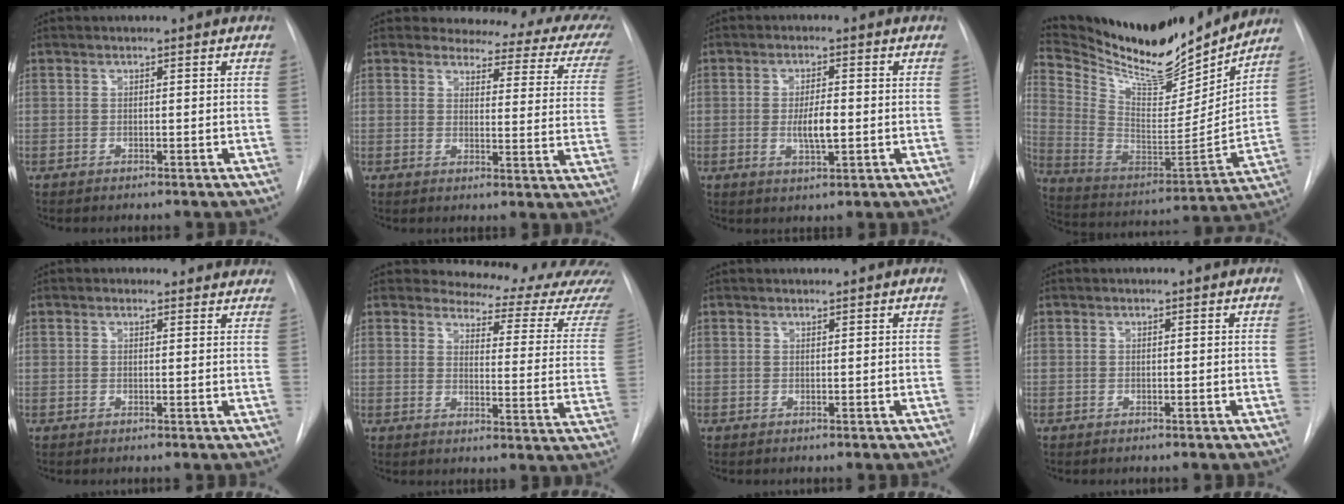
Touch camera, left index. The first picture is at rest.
{"total": 14.9, "force": [13.2, 4.4, 5.4], "torque": [-0.033, -0.052, 0.114]}
{"total": 4.5, "force": [-0.4, 1.1, 4.3], "torque": [-0.079, -0.004, -0.005]}
{"total": 23.2, "force": [21.2, 4.6, 8.3], "torque": [-0.157, -0.037, 0.341]}
{"total": 5.2, "force": [4.8, 2.0, 0.4], "torque": [0.014, 0.001, 0.035]}
{"total": 16.4, "force": [15.9, 2.5, 3.0], "torque": [-0.016, -0.105, 0.158]}
{"total": 0.7, "force": [0.7, 0.0, -0.1], "torque": [-0.005, 0.006, 0.015]}
{"total": 0.0}